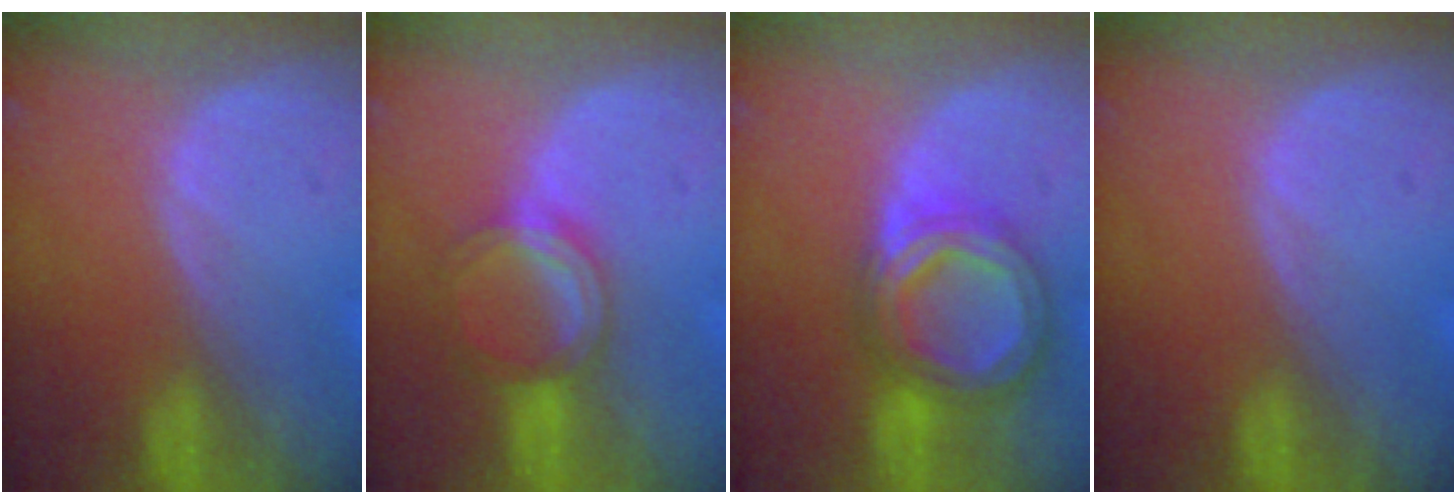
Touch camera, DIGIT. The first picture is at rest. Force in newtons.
{"total": 5.2, "press": 4.9, "slide": 1.7}
{"total": 8.6, "press": 8.6, "slide": 0.6}
{"total": 0.0}